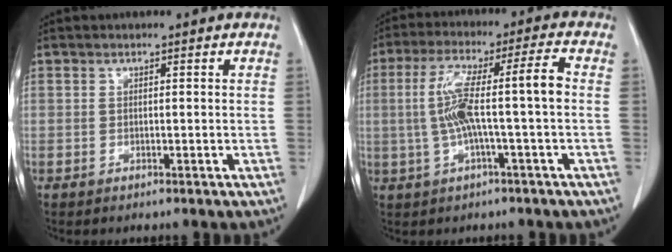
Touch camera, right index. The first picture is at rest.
{"total": 9.8, "force": [-0.6, 0.0, 9.8], "torque": [-0.190, 0.030, -0.011]}